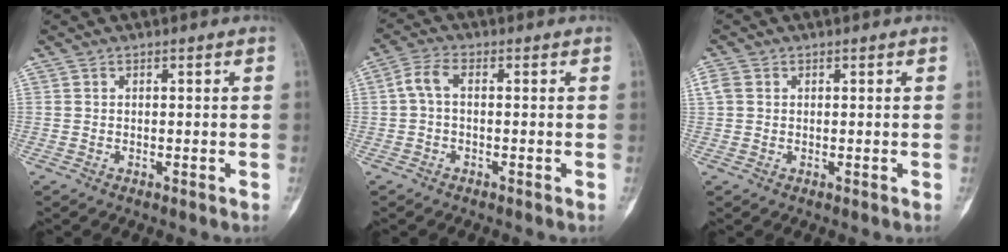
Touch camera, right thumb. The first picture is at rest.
{"total": 3.7, "force": [-0.1, 1.9, 3.3], "torque": [-0.071, 0.011, -0.008]}
{"total": 2.1, "force": [0.5, 1.8, 1.1], "torque": [-0.029, 0.009, 0.011]}